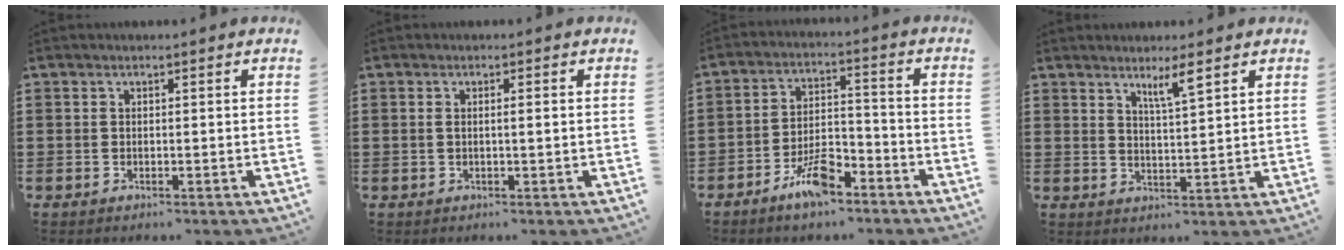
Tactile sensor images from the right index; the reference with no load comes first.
{"total": 1.2, "force": [0.0, 0.1, 1.2], "torque": [-0.023, 0.000, 0.000]}
{"total": 6.6, "force": [-4.5, 2.2, 4.2], "torque": [-0.085, 0.009, -0.085]}
{"total": 3.7, "force": [2.7, 0.1, 2.6], "torque": [-0.040, -0.006, 0.042]}